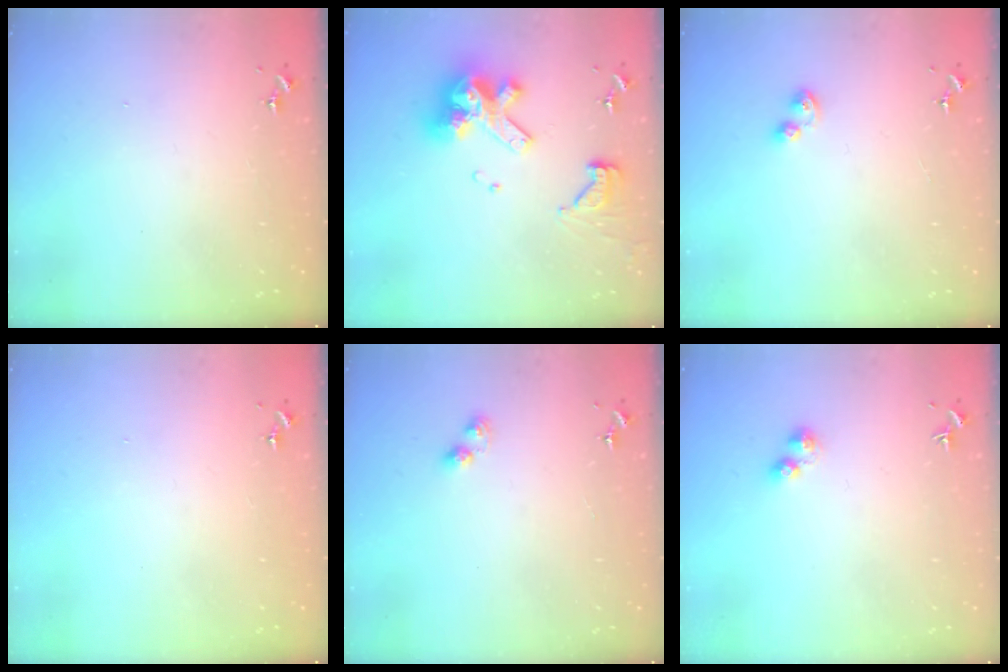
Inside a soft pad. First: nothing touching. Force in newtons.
{"total": 20.0, "press": 19.8, "slide": 2.3}
{"total": 5.3, "press": 5.2, "slide": 0.6}
{"total": 0.0}
{"total": 4.0, "press": 4.0, "slide": 0.5}
{"total": 3.2, "press": 3.2, "slide": 0.4}